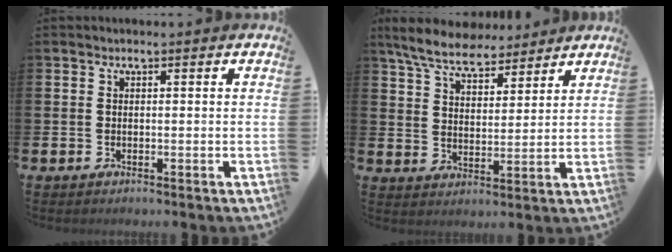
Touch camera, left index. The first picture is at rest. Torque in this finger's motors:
{"motor_torque": [1.06, -1.08, 0.75, 0.15]}